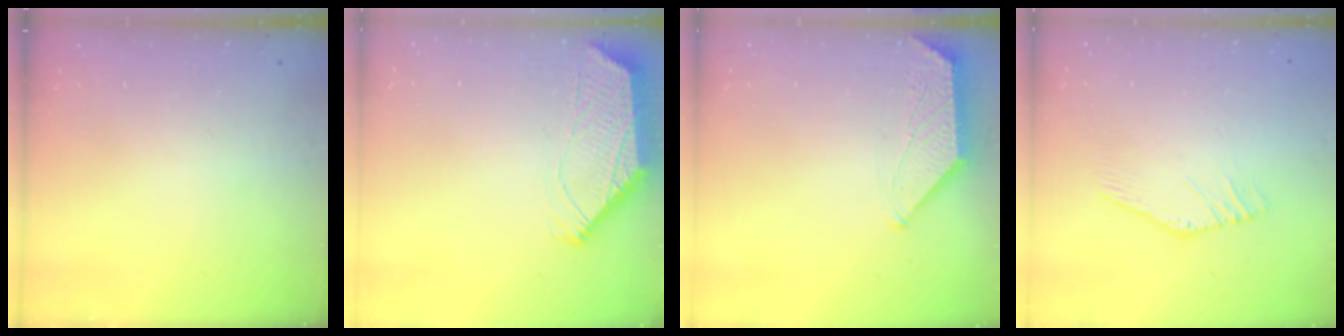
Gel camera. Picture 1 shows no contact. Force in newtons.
{"total": 1.8, "press": 1.8, "slide": 0.2}
{"total": 1.3, "press": 1.3, "slide": 0.3}
{"total": 2.0, "press": 2.0, "slide": 0.2}